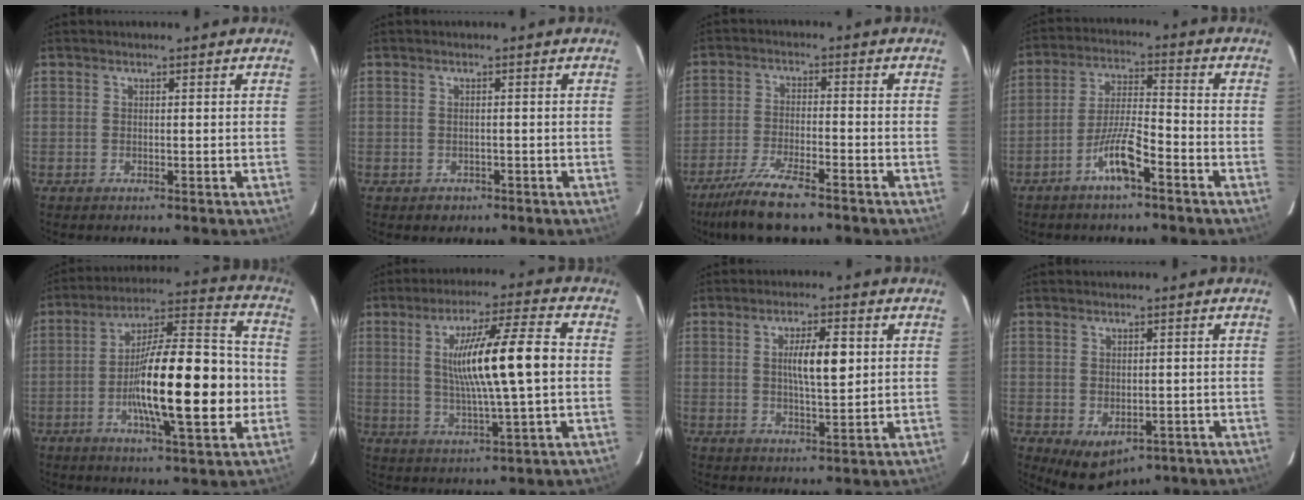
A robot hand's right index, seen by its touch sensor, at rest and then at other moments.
{"total": 1.6, "force": [-1.0, 1.3, 0.3], "torque": [-0.006, 0.003, -0.010]}
{"total": 9.0, "force": [-7.0, 0.9, 5.7], "torque": [-0.106, -0.025, -0.124]}
{"total": 7.6, "force": [-4.5, 1.0, 6.1], "torque": [-0.123, 0.007, -0.085]}
{"total": 19.5, "force": [-3.6, 3.2, 18.9], "torque": [-0.315, 0.010, -0.058]}
{"total": 13.5, "force": [0.9, 0.3, 13.4], "torque": [-0.234, 0.008, 0.017]}
{"total": 6.4, "force": [1.2, 1.3, 6.2], "torque": [-0.106, 0.005, 0.023]}
{"total": 6.1, "force": [-2.9, 3.8, 3.8], "torque": [-0.060, -0.009, -0.030]}